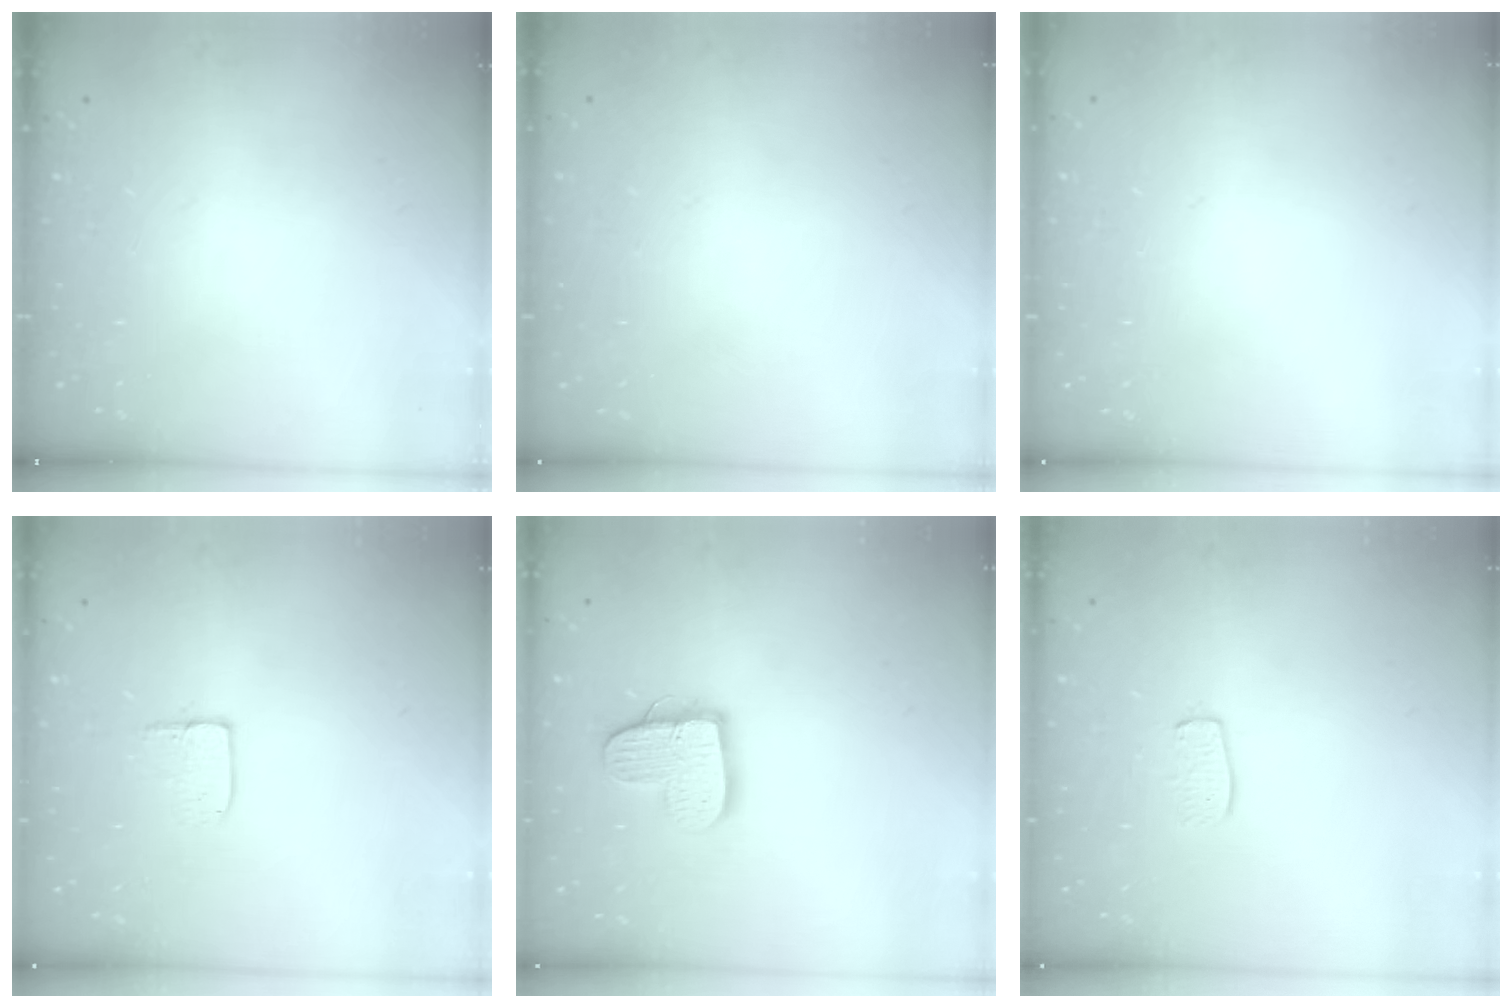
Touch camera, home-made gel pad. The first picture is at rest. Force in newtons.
{"total": 0.0}
{"total": 0.0}
{"total": 6.1, "press": 6.1, "slide": 0.4}
{"total": 12.6, "press": 12.6, "slide": 0.8}
{"total": 6.9, "press": 6.8, "slide": 0.4}